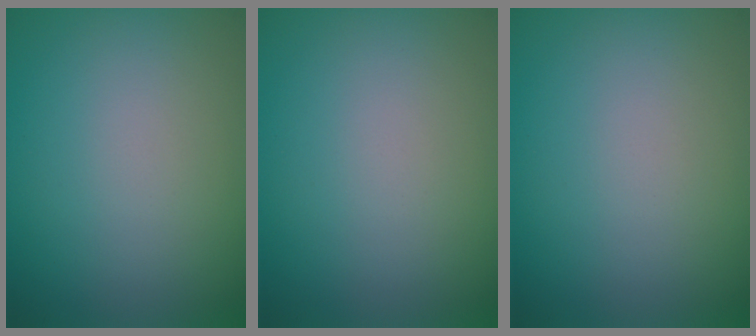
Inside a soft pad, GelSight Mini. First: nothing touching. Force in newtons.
{"total": 0.0}
{"total": 0.0}